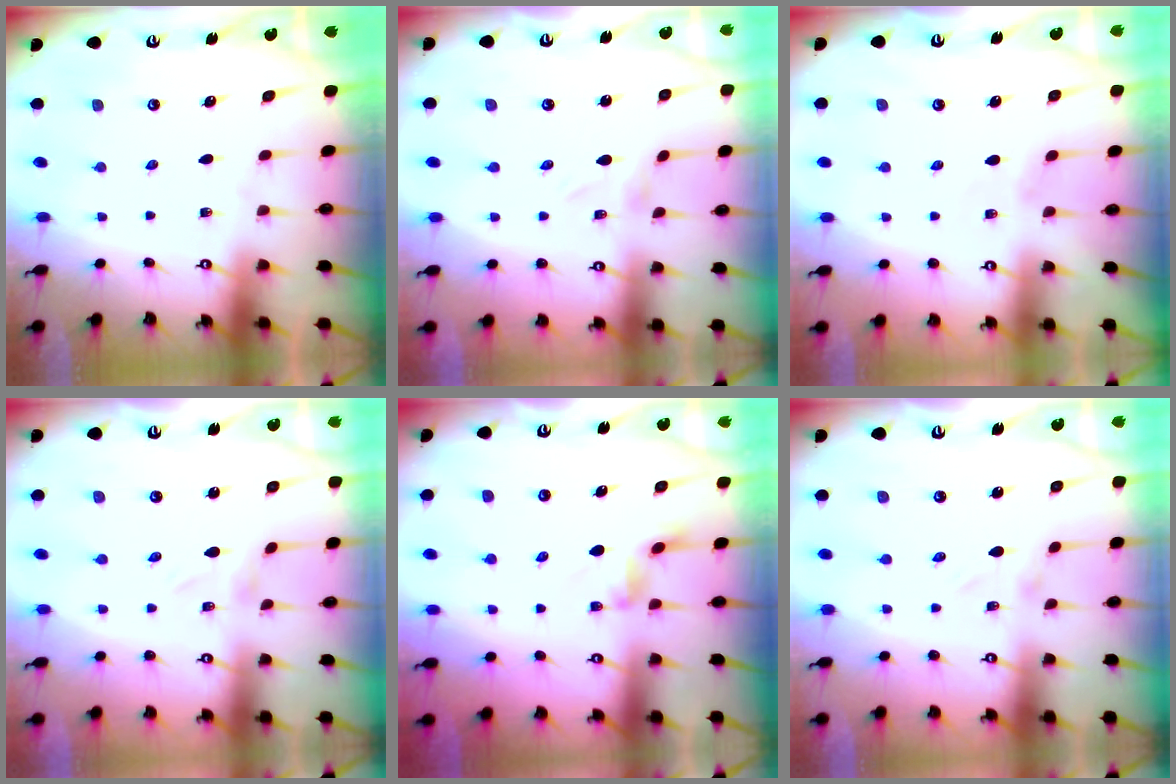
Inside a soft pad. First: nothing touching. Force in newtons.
{"total": 0.8, "press": 0.8, "slide": 0.1}
{"total": 1.3, "press": 1.2, "slide": 0.3}
{"total": 0.8, "press": 0.8, "slide": 0.1}
{"total": 4.0, "press": 3.9, "slide": 0.6}
{"total": 1.1, "press": 1.1, "slide": 0.1}